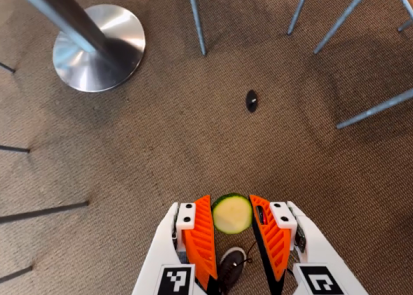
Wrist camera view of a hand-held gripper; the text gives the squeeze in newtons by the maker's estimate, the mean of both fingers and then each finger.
{"total": 6.8, "left": 6.2, "right": 7.4}